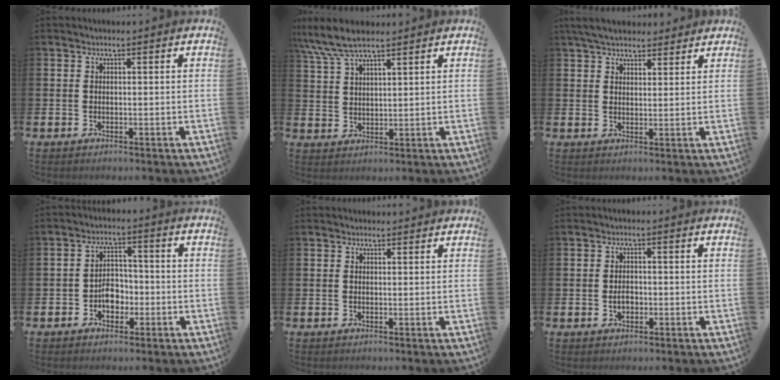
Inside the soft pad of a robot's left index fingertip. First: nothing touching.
{"total": 7.6, "force": [6.5, 1.8, 3.5], "torque": [-0.083, -0.016, 0.120]}
{"total": 5.2, "force": [4.8, 1.6, 1.3], "torque": [-0.035, -0.012, 0.089]}
{"total": 3.7, "force": [-1.3, 2.7, 2.1], "torque": [-0.032, 0.004, -0.030]}
{"total": 0.6, "force": [0.5, 0.2, 0.0], "torque": [0.010, -0.002, 0.007]}
{"total": 1.9, "force": [-0.4, 1.3, 1.4], "torque": [-0.015, 0.000, -0.011]}